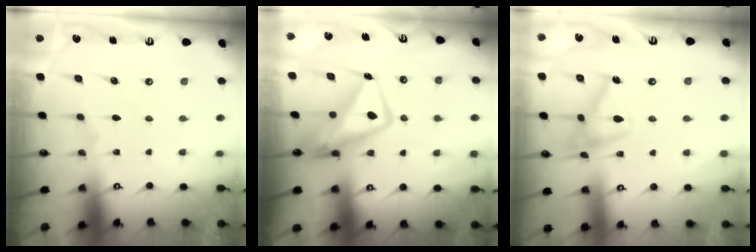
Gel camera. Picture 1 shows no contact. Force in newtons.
{"total": 11.9, "press": 11.8, "slide": 1.3}
{"total": 16.1, "press": 16.1, "slide": 0.7}